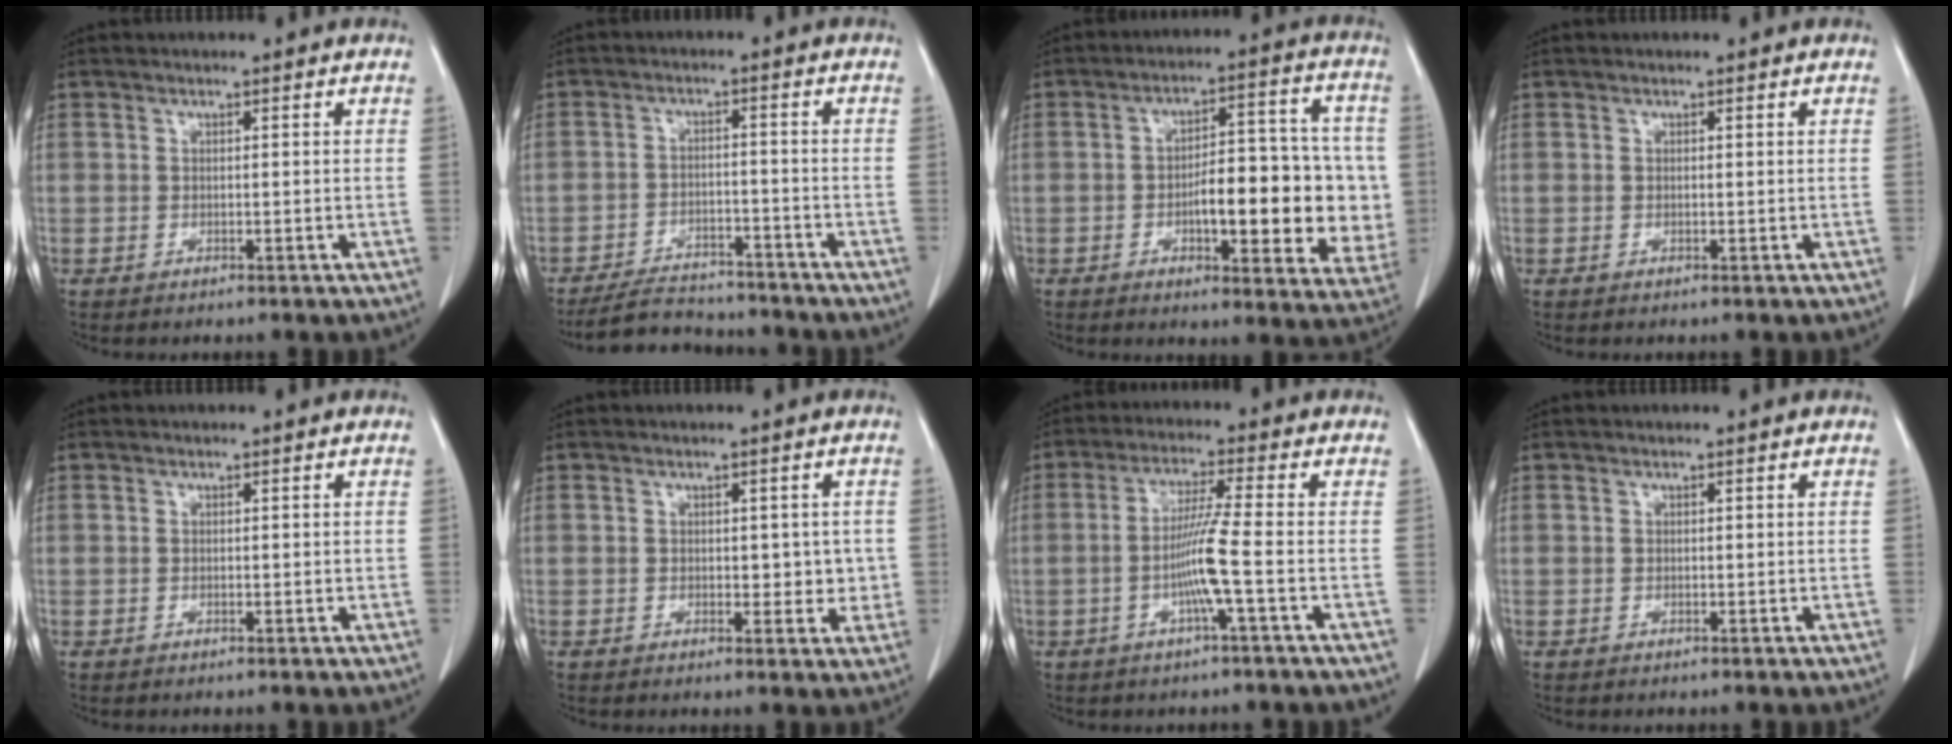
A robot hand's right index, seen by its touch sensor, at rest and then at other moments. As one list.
[{"total": 9.0, "force": [-8.5, 2.4, 1.8], "torque": [-0.025, 0.004, -0.134]}, {"total": 15.5, "force": [-2.1, 5.3, 14.4], "torque": [-0.182, 0.025, -0.023]}, {"total": 0.0}, {"total": 0.6, "force": [0.0, 0.4, 0.4], "torque": [-0.004, 0.002, 0.002]}, {"total": 3.9, "force": [0.0, 2.4, 3.1], "torque": [-0.026, 0.005, 0.005]}, {"total": 6.9, "force": [-1.8, -1.2, 6.5], "torque": [-0.132, -0.002, -0.037]}, {"total": 0.0}]